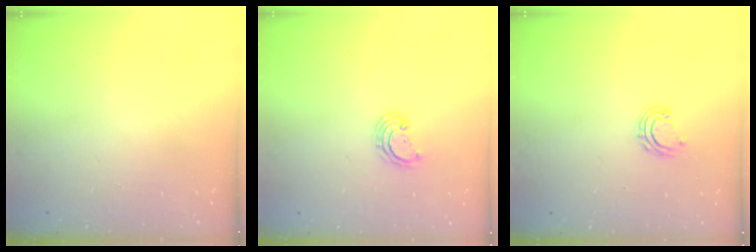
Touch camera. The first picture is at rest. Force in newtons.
{"total": 2.4, "press": 2.4, "slide": 0.2}
{"total": 6.0, "press": 5.8, "slide": 1.3}